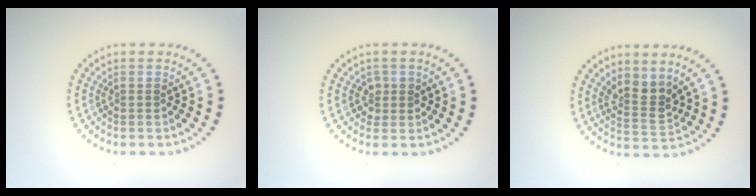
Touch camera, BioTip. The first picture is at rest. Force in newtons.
{"total": 1.1, "press": 1.0, "slide": 0.5}
{"total": 2.7, "press": 2.2, "slide": 1.6}